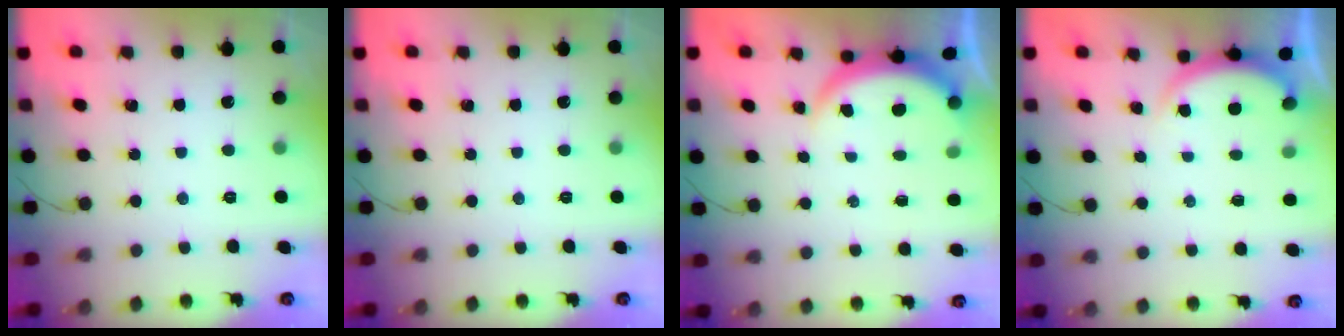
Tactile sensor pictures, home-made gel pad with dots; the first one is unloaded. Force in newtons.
{"total": 0.0}
{"total": 3.8, "press": 3.8, "slide": 0.3}
{"total": 2.5, "press": 2.4, "slide": 0.6}